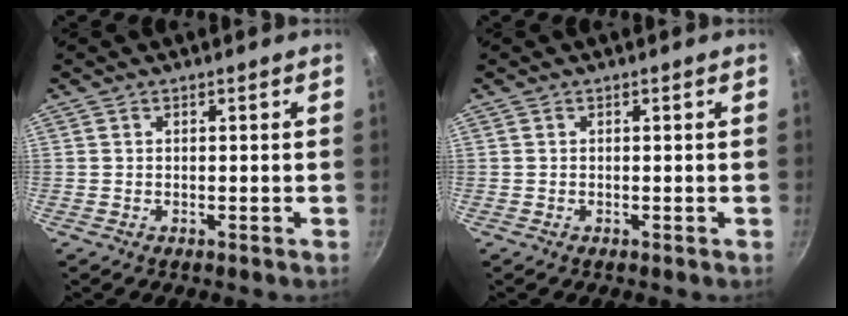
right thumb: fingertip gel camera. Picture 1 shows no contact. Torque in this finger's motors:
{"motor_torque": [0.00, -0.08, -0.12, 0.47, -0.01]}